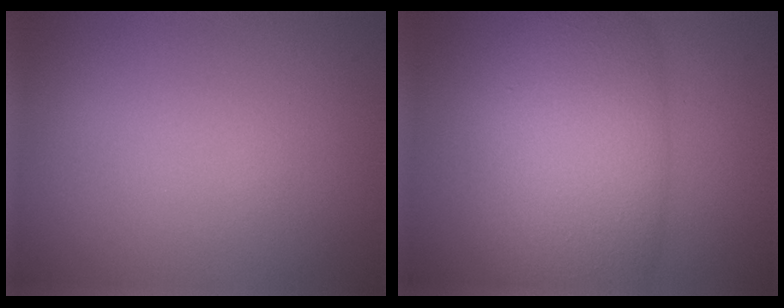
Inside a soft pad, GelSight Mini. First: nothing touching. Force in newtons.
{"total": 10.1, "press": 10.1, "slide": 0.3}